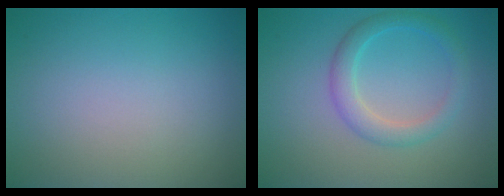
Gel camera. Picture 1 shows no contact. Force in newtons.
{"total": 2.8, "press": 2.8, "slide": 0.1}